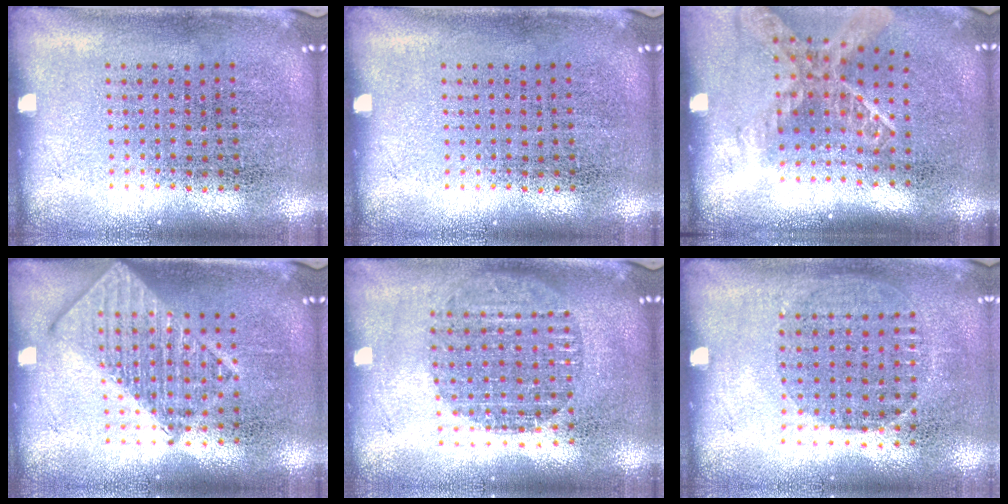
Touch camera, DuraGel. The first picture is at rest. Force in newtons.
{"total": 0.0}
{"total": 1.8, "press": 1.3, "slide": 1.3}
{"total": 2.8, "press": 2.8, "slide": 0.4}
{"total": 1.8, "press": 1.5, "slide": 0.9}
{"total": 1.0, "press": 0.8, "slide": 0.5}